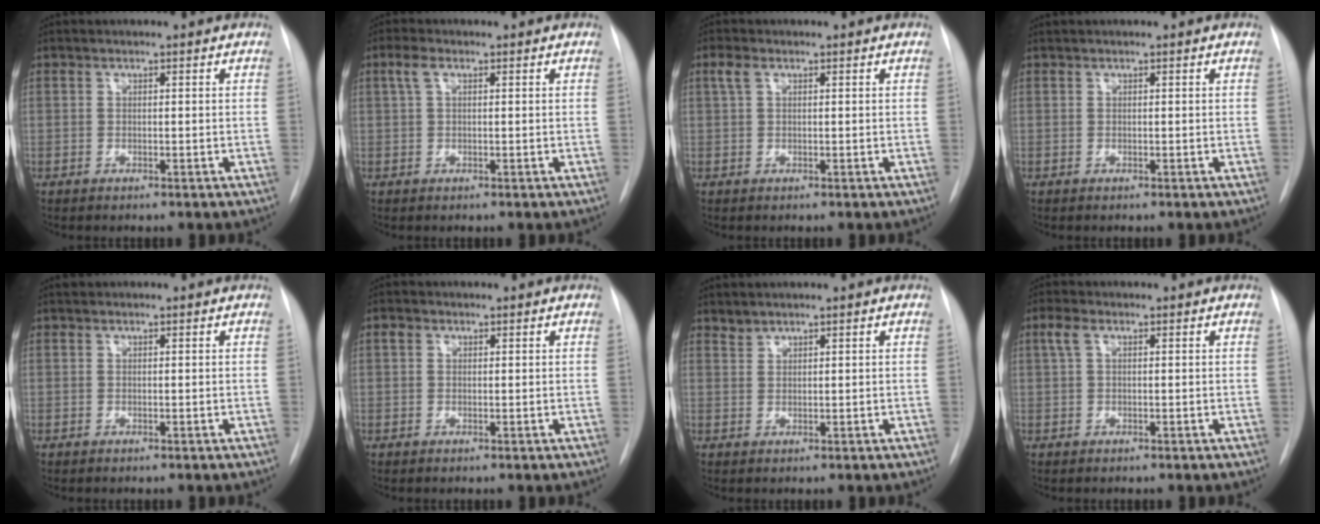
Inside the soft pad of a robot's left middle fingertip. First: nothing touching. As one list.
[{"total": 2.3, "force": [1.0, 1.0, 1.9], "torque": [-0.045, 0.017, 0.022]}, {"total": 2.0, "force": [0.9, 1.0, 1.5], "torque": [-0.037, 0.017, 0.022]}, {"total": 0.0}, {"total": 0.0}, {"total": 1.5, "force": [0.7, 1.1, 0.6], "torque": [-0.013, 0.013, 0.010]}, {"total": 1.1, "force": [1.1, 0.2, -0.1], "torque": [0.002, 0.000, 0.022]}, {"total": 2.2, "force": [0.9, 1.0, 1.7], "torque": [-0.044, 0.020, 0.021]}]